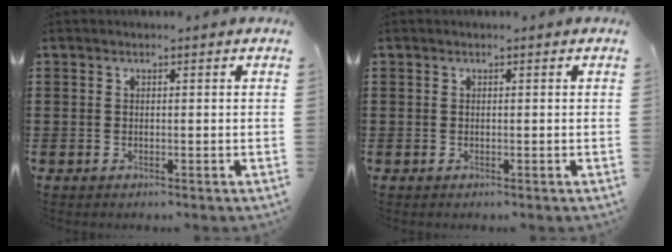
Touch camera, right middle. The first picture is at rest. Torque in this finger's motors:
{"motor_torque": [-0.05, -0.05, -0.01, 0.00]}